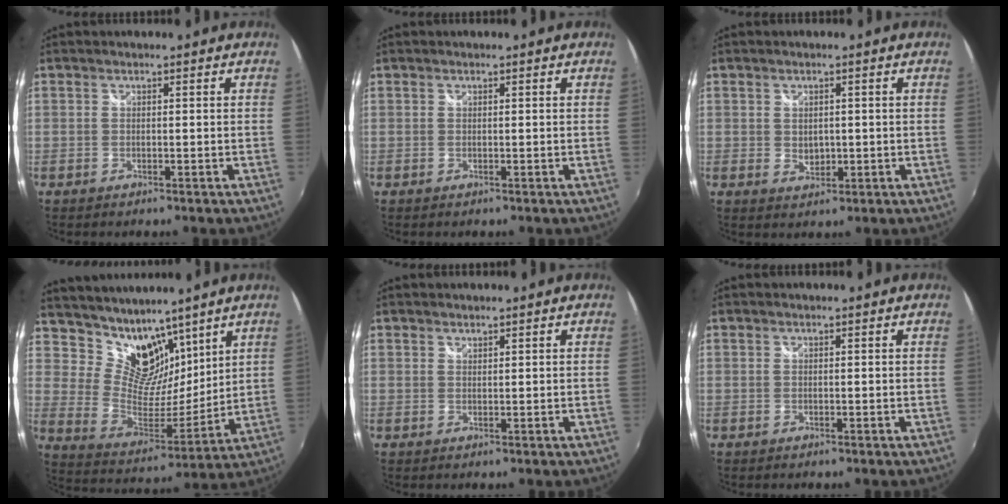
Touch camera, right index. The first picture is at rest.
{"total": 0.0}
{"total": 2.6, "force": [0.1, 2.2, 1.5], "torque": [-0.021, -0.002, 0.004]}
{"total": 13.3, "force": [10.0, 7.4, 4.8], "torque": [-0.092, -0.006, 0.193]}
{"total": 0.6, "force": [0.6, 0.2, 0.0], "torque": [0.000, 0.001, 0.011]}
{"total": 0.0}